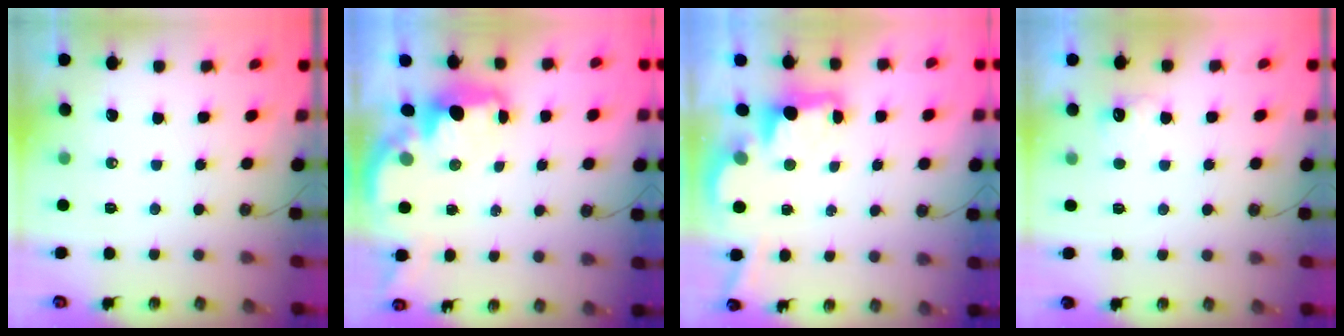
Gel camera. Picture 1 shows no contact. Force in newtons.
{"total": 2.9, "press": 2.8, "slide": 0.4}
{"total": 2.5, "press": 2.3, "slide": 0.8}
{"total": 4.6, "press": 4.5, "slide": 1.0}